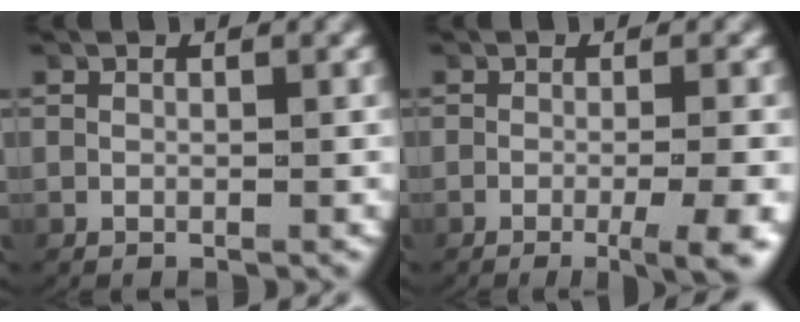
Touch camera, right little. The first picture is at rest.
{"total": 5.1, "force": [-2.8, 0.8, 4.2], "torque": [-0.036, 0.000, -0.049]}